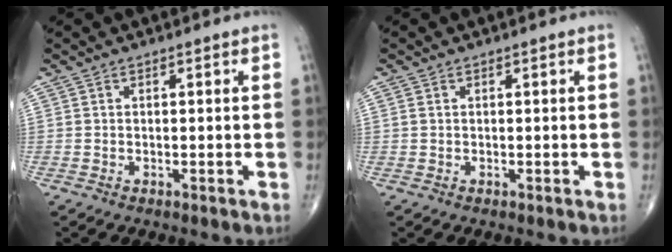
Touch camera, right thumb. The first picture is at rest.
{"total": 0.7, "force": [0.3, 0.5, 0.5], "torque": [-0.012, 0.005, 0.008]}